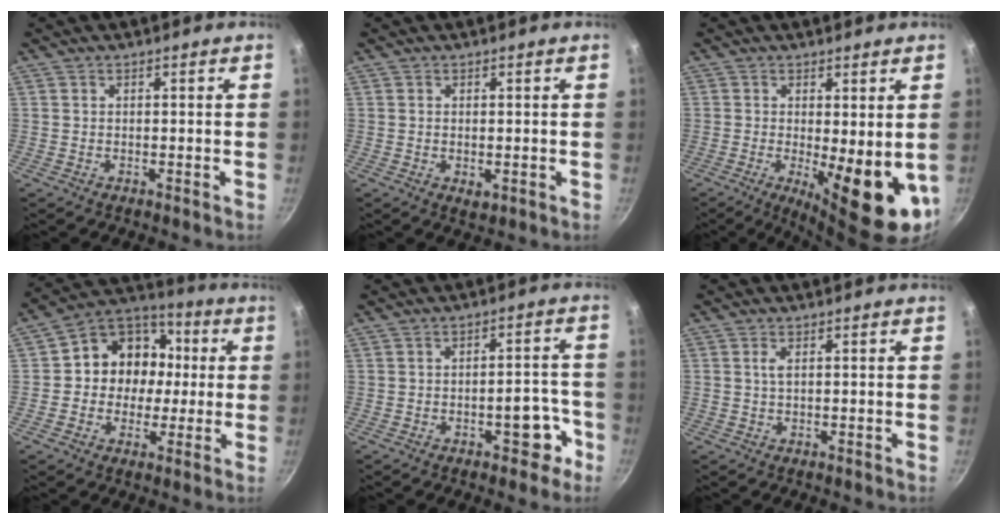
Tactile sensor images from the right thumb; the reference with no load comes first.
{"total": 2.1, "force": [-0.2, 1.2, 1.7], "torque": [-0.025, -0.006, -0.001]}
{"total": 13.1, "force": [-1.8, 4.4, 12.2], "torque": [-0.143, -0.018, -0.012]}
{"total": 13.9, "force": [0.4, 12.2, 6.6], "torque": [-0.060, 0.033, -0.012]}
{"total": 6.6, "force": [-3.3, 3.4, 4.6], "torque": [-0.019, 0.038, -0.034]}
{"total": 1.2, "force": [0.3, 0.5, 1.1], "torque": [-0.021, 0.001, 0.004]}